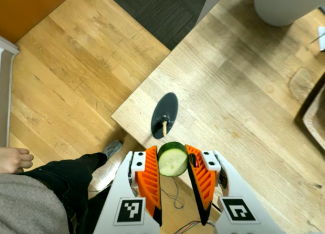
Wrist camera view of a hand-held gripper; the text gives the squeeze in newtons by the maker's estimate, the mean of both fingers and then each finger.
{"total": 8.7, "left": 8.9, "right": 8.5}